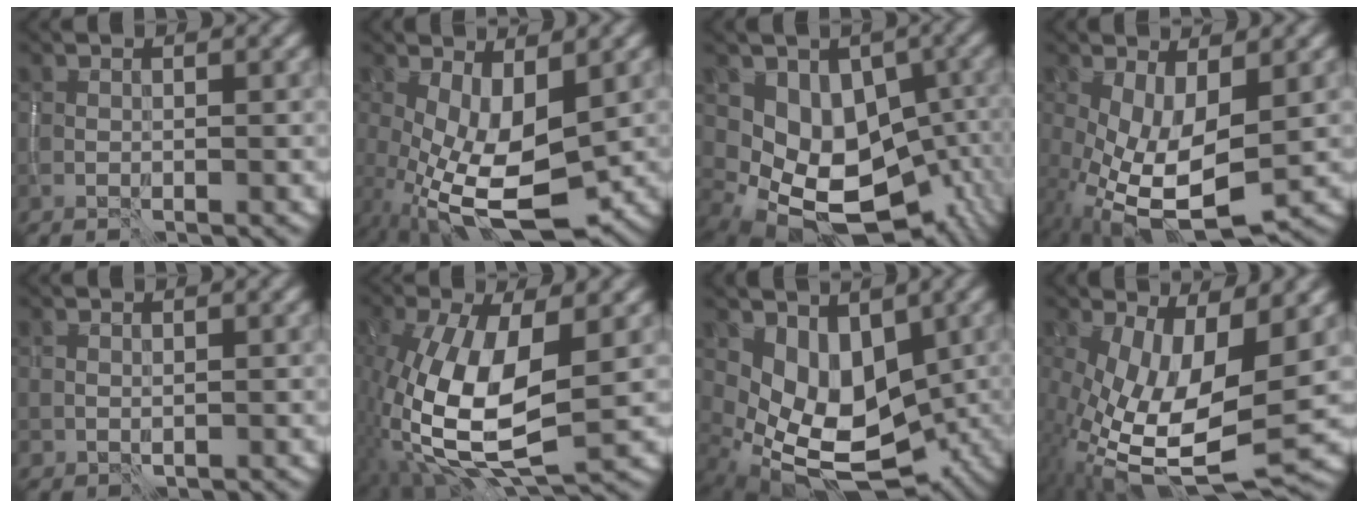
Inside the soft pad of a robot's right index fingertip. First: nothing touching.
{"total": 7.4, "force": [-1.4, 3.0, 6.6], "torque": [-0.143, -0.016, -0.020]}
{"total": 11.9, "force": [-1.5, 9.1, 7.4], "torque": [-0.092, -0.018, 0.007]}
{"total": 8.6, "force": [-1.9, 3.8, 7.4], "torque": [-0.158, -0.019, -0.023]}
{"total": 0.6, "force": [0.4, 0.5, 0.2], "torque": [-0.004, -0.001, 0.012]}
{"total": 11.2, "force": [-1.1, 5.3, 9.8], "torque": [-0.216, -0.010, -0.020]}
{"total": 8.2, "force": [0.2, 5.6, 5.9], "torque": [-0.101, -0.026, 0.016]}
{"total": 12.1, "force": [-1.5, 5.3, 10.8], "torque": [-0.217, -0.030, -0.015]}